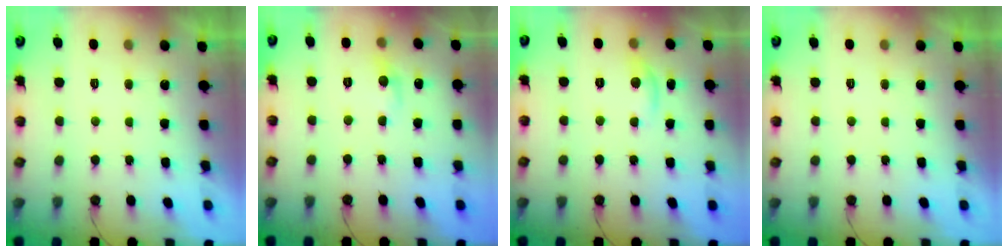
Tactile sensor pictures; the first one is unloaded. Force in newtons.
{"total": 3.8, "press": 3.7, "slide": 0.5}
{"total": 4.6, "press": 4.5, "slide": 0.4}
{"total": 0.0}